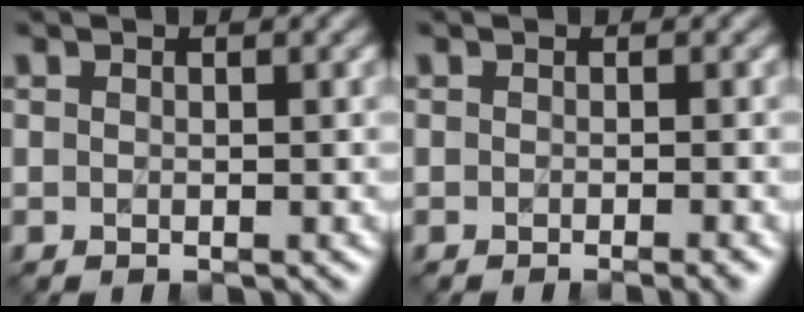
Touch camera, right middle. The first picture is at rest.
{"total": 1.8, "force": [-0.8, 0.4, 1.5], "torque": [-0.014, -0.004, -0.012]}